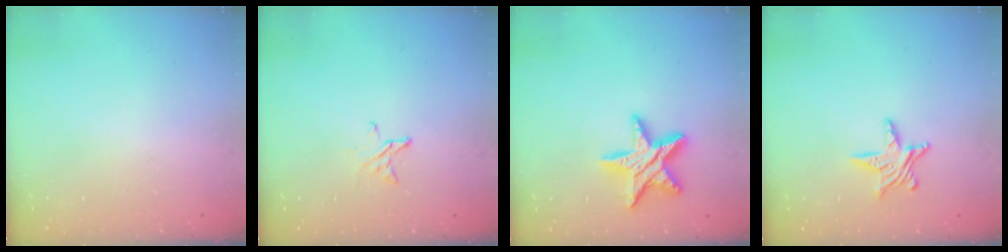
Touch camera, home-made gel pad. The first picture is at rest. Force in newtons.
{"total": 4.4, "press": 4.3, "slide": 0.4}
{"total": 13.9, "press": 13.9, "slide": 0.9}
{"total": 6.7, "press": 6.7, "slide": 0.3}